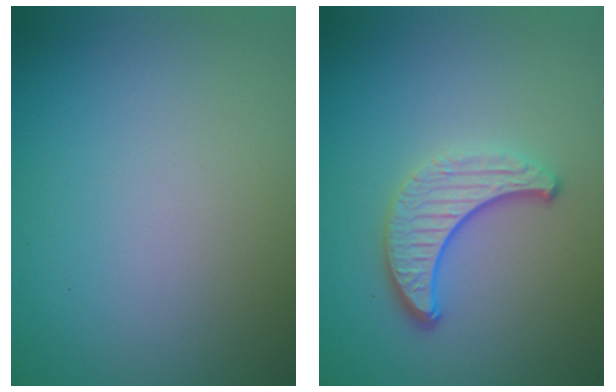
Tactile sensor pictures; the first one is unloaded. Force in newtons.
{"total": 4.0, "press": 2.9, "slide": 2.7}